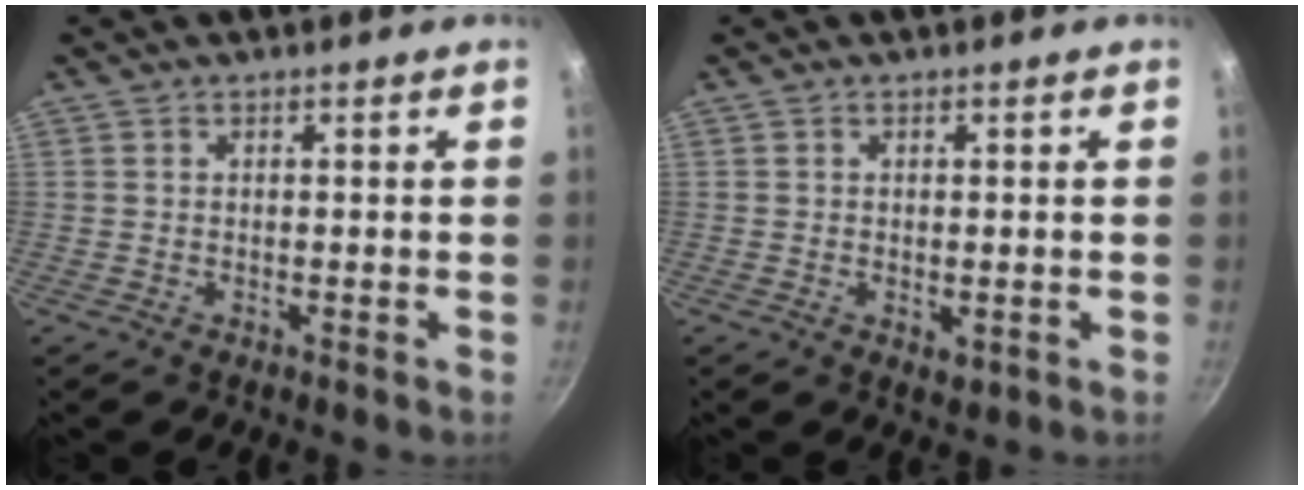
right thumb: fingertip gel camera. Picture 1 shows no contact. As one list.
[{"total": 1.8, "force": [-0.2, 1.1, 1.4], "torque": [-0.020, -0.005, 0.000]}]